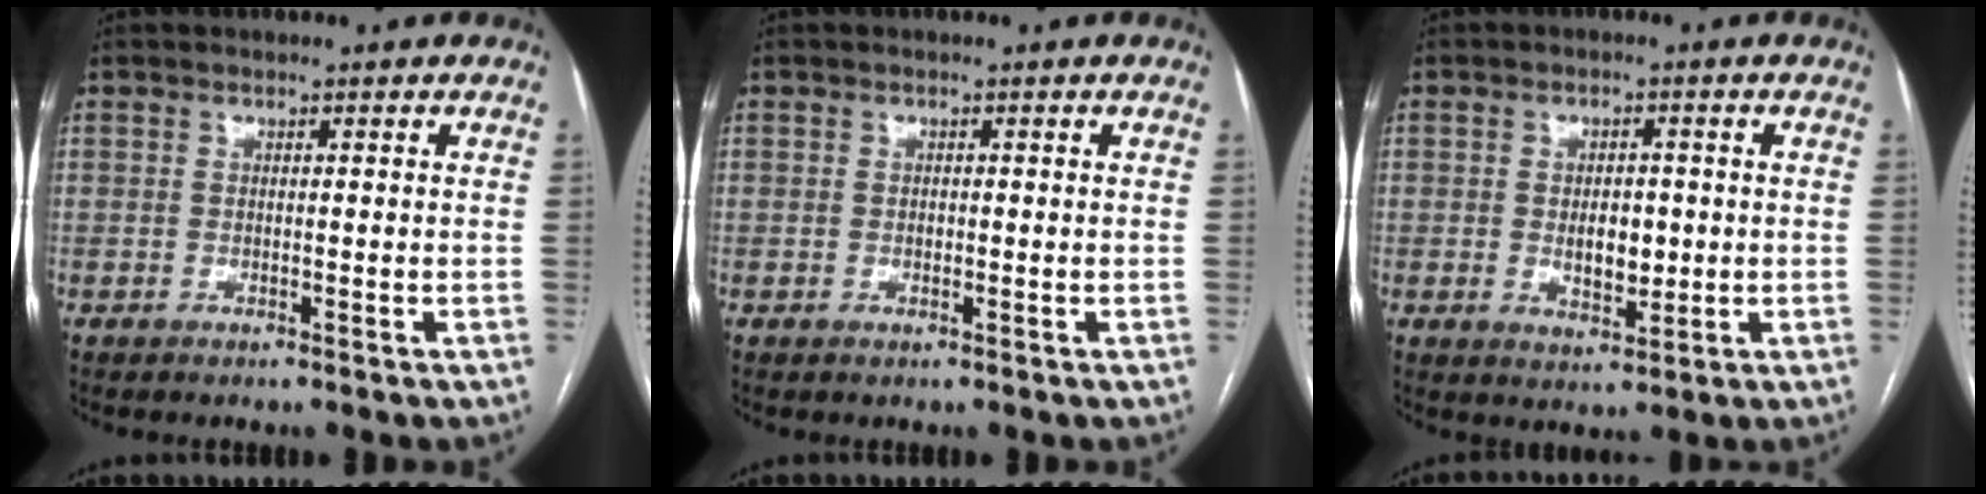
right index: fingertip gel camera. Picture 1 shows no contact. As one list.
[{"total": 0.5, "force": [-0.1, 0.4, 0.4], "torque": [-0.005, 0.002, -0.004]}, {"total": 4.6, "force": [-0.2, 2.6, 3.8], "torque": [-0.059, -0.003, 0.005]}]